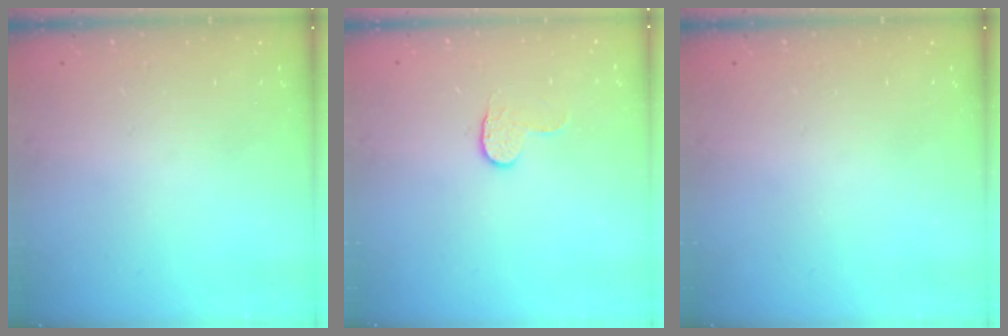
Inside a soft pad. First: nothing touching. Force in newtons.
{"total": 3.6, "press": 3.6, "slide": 0.4}
{"total": 0.0}